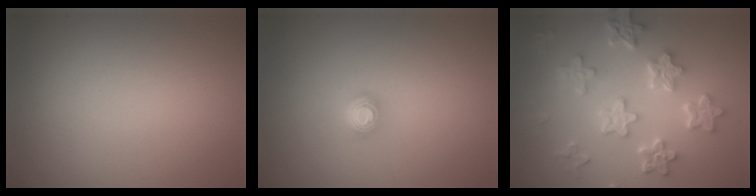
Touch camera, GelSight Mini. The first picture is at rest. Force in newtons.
{"total": 1.6, "press": 1.1, "slide": 1.1}
{"total": 5.9, "press": 5.0, "slide": 3.2}